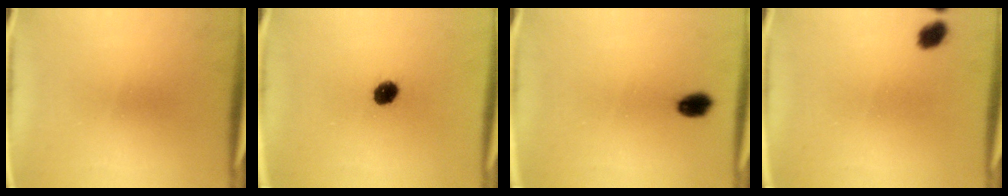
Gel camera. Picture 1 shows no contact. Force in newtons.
{"total": 4.7}
{"total": 4.2}
{"total": 2.8}